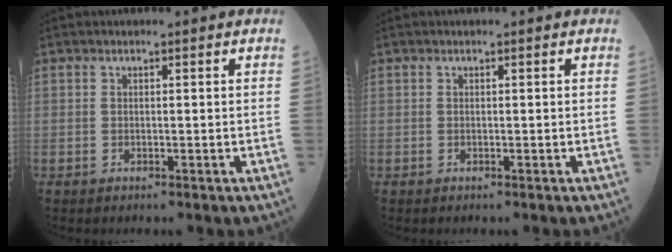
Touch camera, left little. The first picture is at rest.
{"total": 0.0}